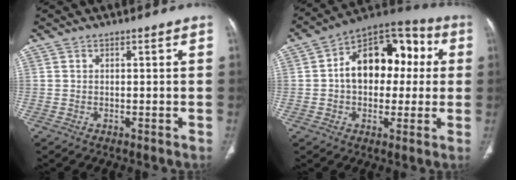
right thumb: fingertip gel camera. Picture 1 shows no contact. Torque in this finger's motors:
{"motor_torque": [1.28, 3.33, 1.37, -0.45, 0.12]}